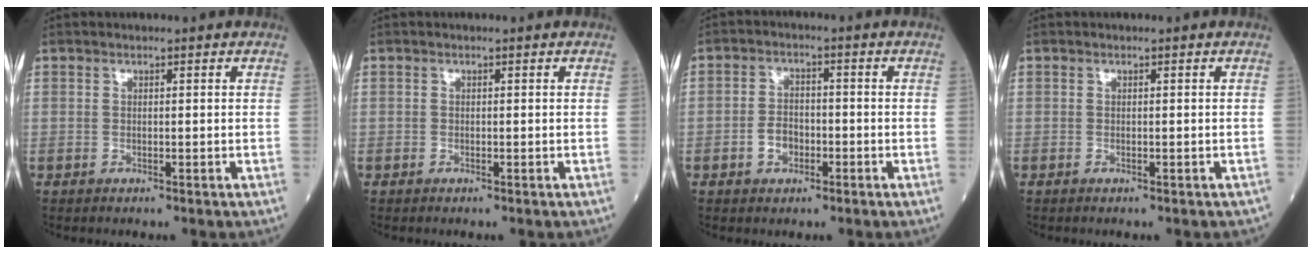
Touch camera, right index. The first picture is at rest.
{"total": 0.0}
{"total": 3.8, "force": [-1.5, 2.6, 2.3], "torque": [-0.046, 0.007, -0.025]}
{"total": 0.6, "force": [-0.2, 0.3, 0.4], "torque": [-0.009, -0.003, 0.000]}